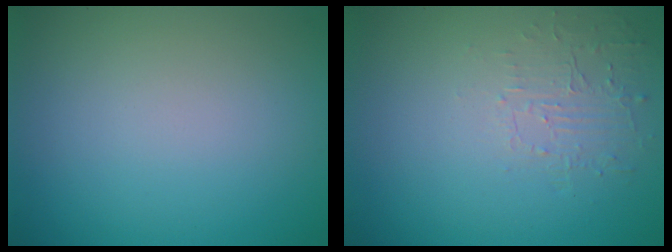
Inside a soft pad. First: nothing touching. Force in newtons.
{"total": 1.6, "press": 0.3, "slide": 1.6}